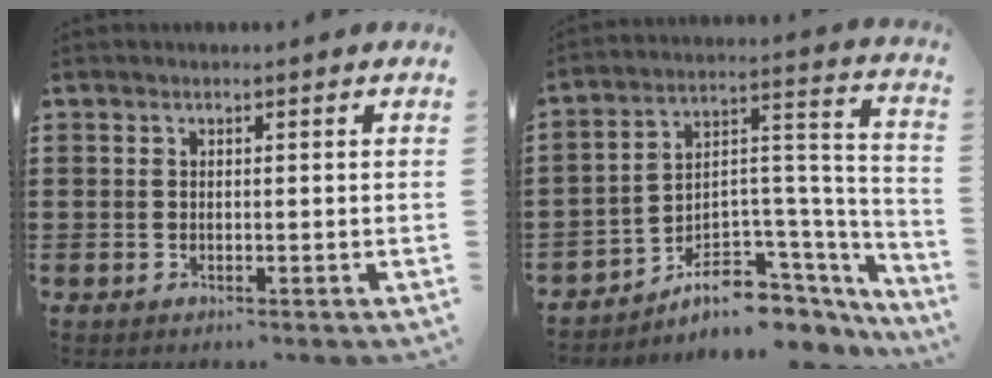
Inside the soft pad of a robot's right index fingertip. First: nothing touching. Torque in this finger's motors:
{"motor_torque": [-0.16, -0.13, -0.79, -0.21]}